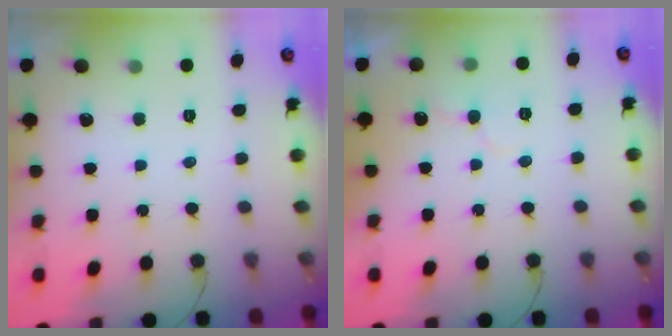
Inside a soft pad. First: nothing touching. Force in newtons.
{"total": 6.8, "press": 6.8, "slide": 0.5}